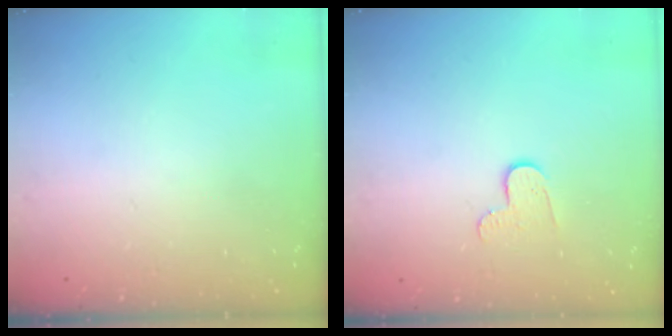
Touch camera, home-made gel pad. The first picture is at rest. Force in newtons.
{"total": 6.2, "press": 6.1, "slide": 0.5}